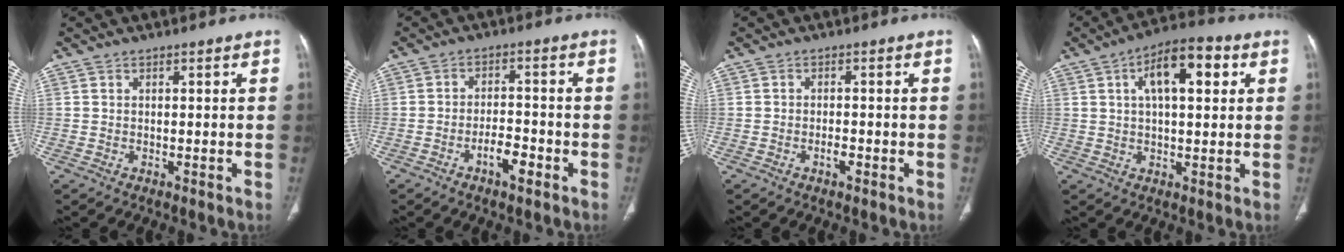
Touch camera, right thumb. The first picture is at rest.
{"total": 4.9, "force": [-2.7, 2.0, 3.6], "torque": [-0.056, 0.021, -0.045]}
{"total": 1.7, "force": [-0.9, 0.8, 1.2], "torque": [-0.021, 0.006, -0.015]}
{"total": 11.6, "force": [3.7, 5.0, 9.8], "torque": [-0.143, 0.015, 0.054]}